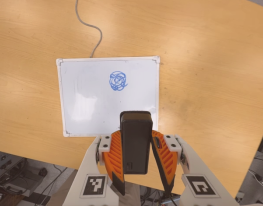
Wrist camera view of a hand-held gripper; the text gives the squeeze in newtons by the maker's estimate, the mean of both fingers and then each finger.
{"total": 4.6, "left": 3.5, "right": 5.7}